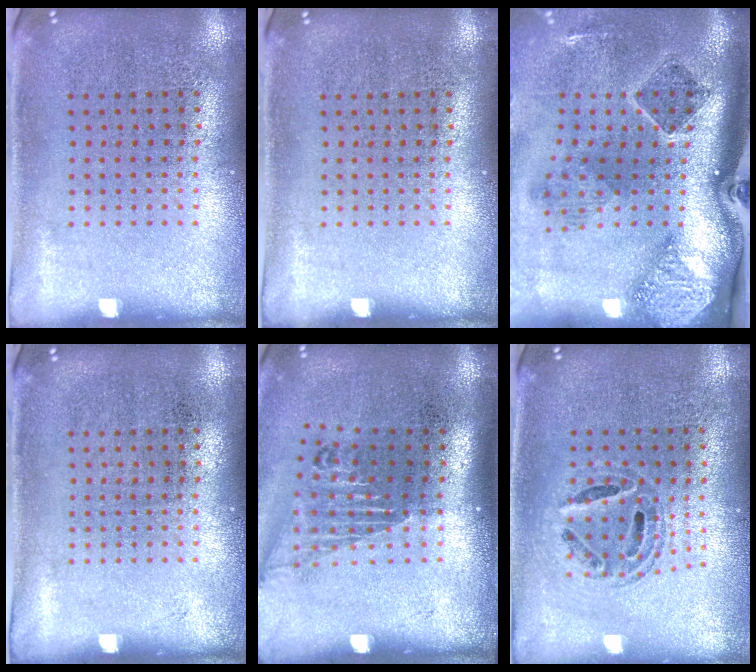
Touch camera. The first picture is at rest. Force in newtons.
{"total": 0.0}
{"total": 3.0, "press": 2.0, "slide": 2.3}
{"total": 0.0}
{"total": 1.6, "press": 1.2, "slide": 1.1}
{"total": 0.7, "press": 0.7, "slide": 0.3}